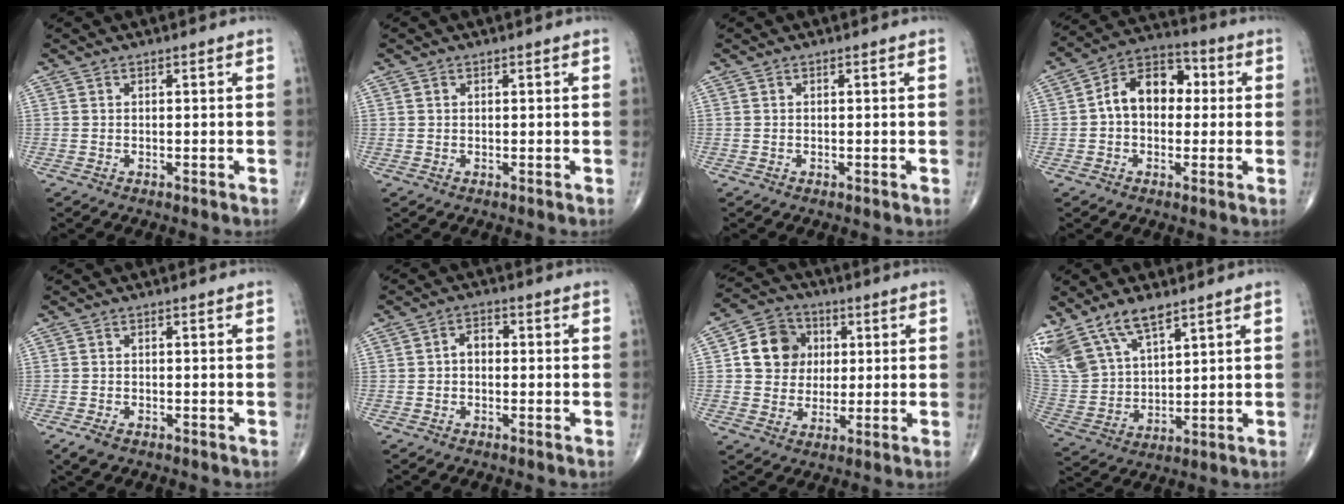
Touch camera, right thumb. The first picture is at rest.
{"total": 0.5, "force": [0.2, 0.5, 0.2], "torque": [-0.002, 0.000, 0.003]}
{"total": 0.0}
{"total": 11.7, "force": [0.9, 8.2, 8.3], "torque": [-0.107, 0.033, 0.002]}
{"total": 2.7, "force": [-1.6, 1.5, 1.6], "torque": [-0.035, -0.003, -0.025]}
{"total": 3.0, "force": [-0.3, 2.2, 2.0], "torque": [-0.023, 0.015, -0.013]}
{"total": 10.6, "force": [2.0, 9.3, 4.8], "torque": [-0.049, 0.004, 0.028]}
{"total": 15.6, "force": [10.5, 7.1, 9.0], "torque": [-0.179, -0.031, 0.218]}